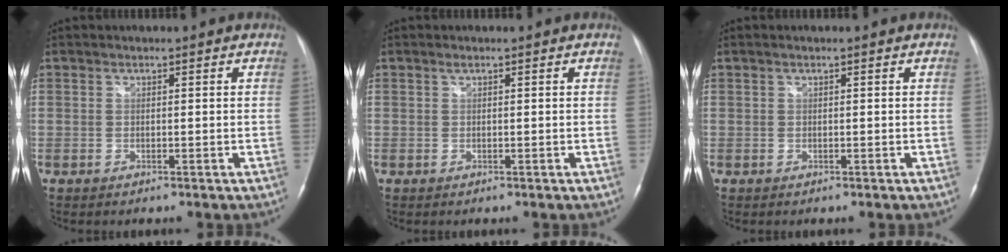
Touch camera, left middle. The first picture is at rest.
{"total": 0.0}
{"total": 0.7, "force": [0.3, 0.0, 0.6], "torque": [-0.016, 0.006, 0.004]}